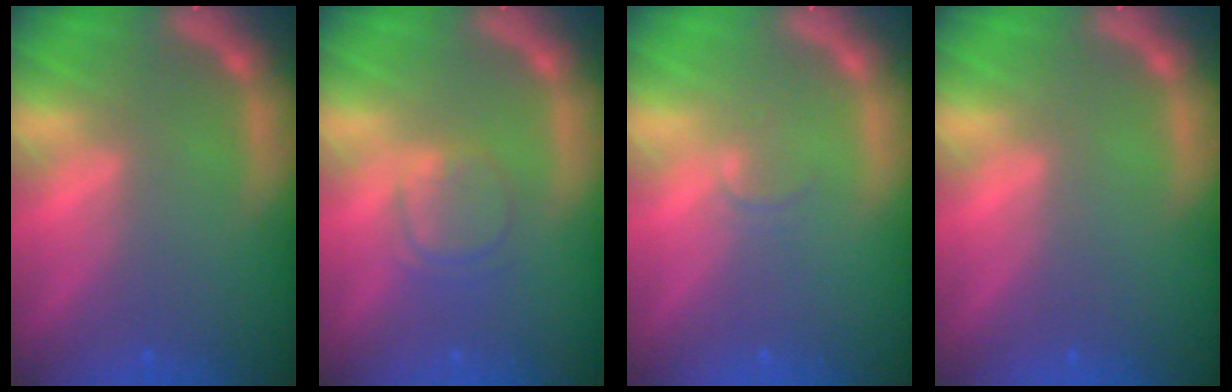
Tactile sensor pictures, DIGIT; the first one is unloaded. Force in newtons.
{"total": 3.0}
{"total": 1.0}
{"total": 0.0}